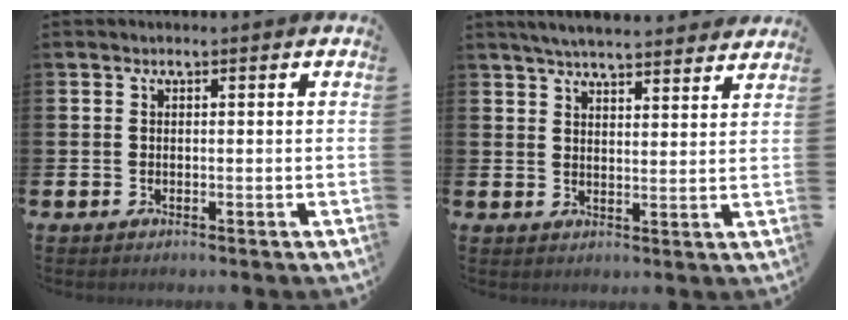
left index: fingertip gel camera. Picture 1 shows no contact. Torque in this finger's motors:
{"motor_torque": [0.81, -1.32, 0.77, 0.20]}